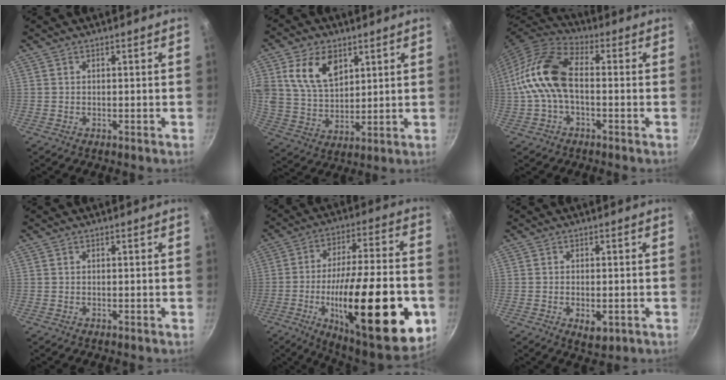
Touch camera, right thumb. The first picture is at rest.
{"total": 12.2, "force": [5.0, 8.0, 7.7], "torque": [-0.126, -0.023, 0.098]}
{"total": 13.2, "force": [-0.8, 7.5, 10.8], "torque": [-0.206, 0.040, -0.032]}
{"total": 0.0}
{"total": 33.0, "force": [-9.3, 10.8, 29.8], "torque": [-0.414, 0.016, -0.132]}
{"total": 4.1, "force": [-1.2, 2.2, 3.3], "torque": [-0.044, -0.004, -0.013]}